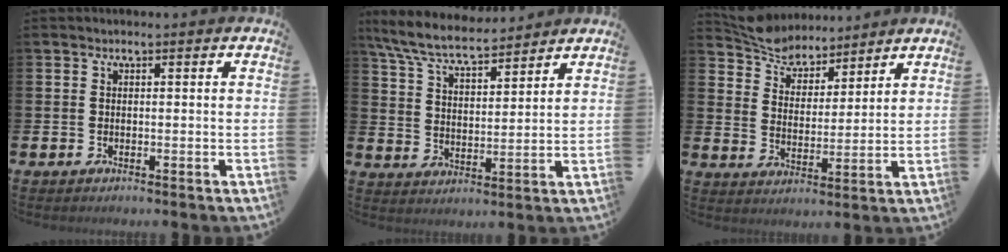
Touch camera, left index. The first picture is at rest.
{"total": 7.8, "force": [7.2, 1.3, 2.7], "torque": [-0.078, -0.037, 0.131]}
{"total": 6.4, "force": [6.1, 1.9, 0.5], "torque": [-0.041, -0.032, 0.110]}